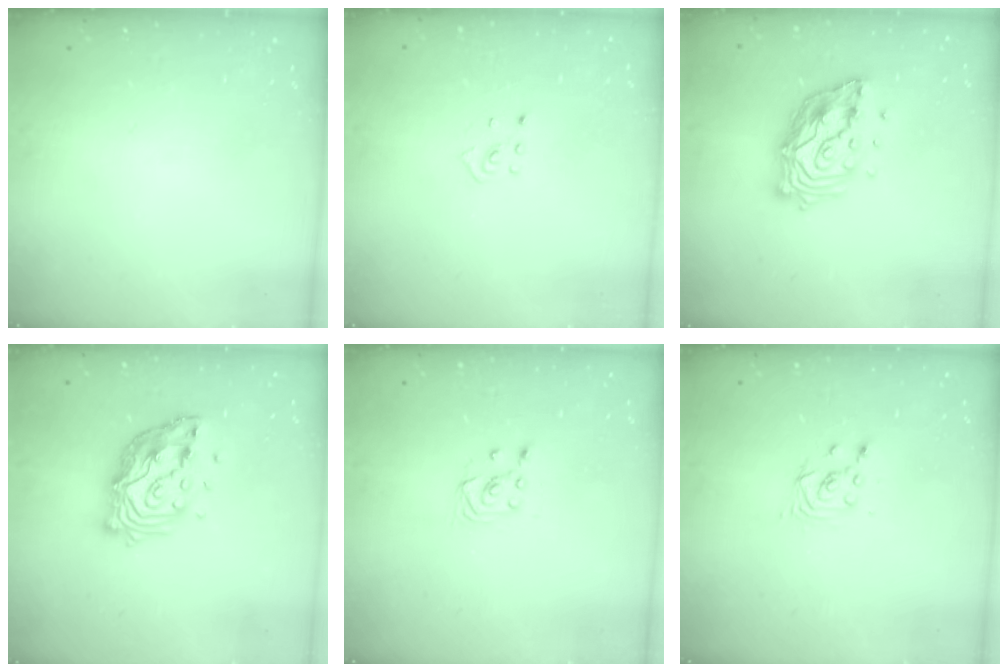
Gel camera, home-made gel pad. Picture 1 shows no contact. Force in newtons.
{"total": 2.0, "press": 1.9, "slide": 0.8}
{"total": 14.3, "press": 14.1, "slide": 2.0}
{"total": 13.5, "press": 13.5, "slide": 1.2}
{"total": 2.9, "press": 2.7, "slide": 1.0}
{"total": 2.6, "press": 2.6, "slide": 0.1}